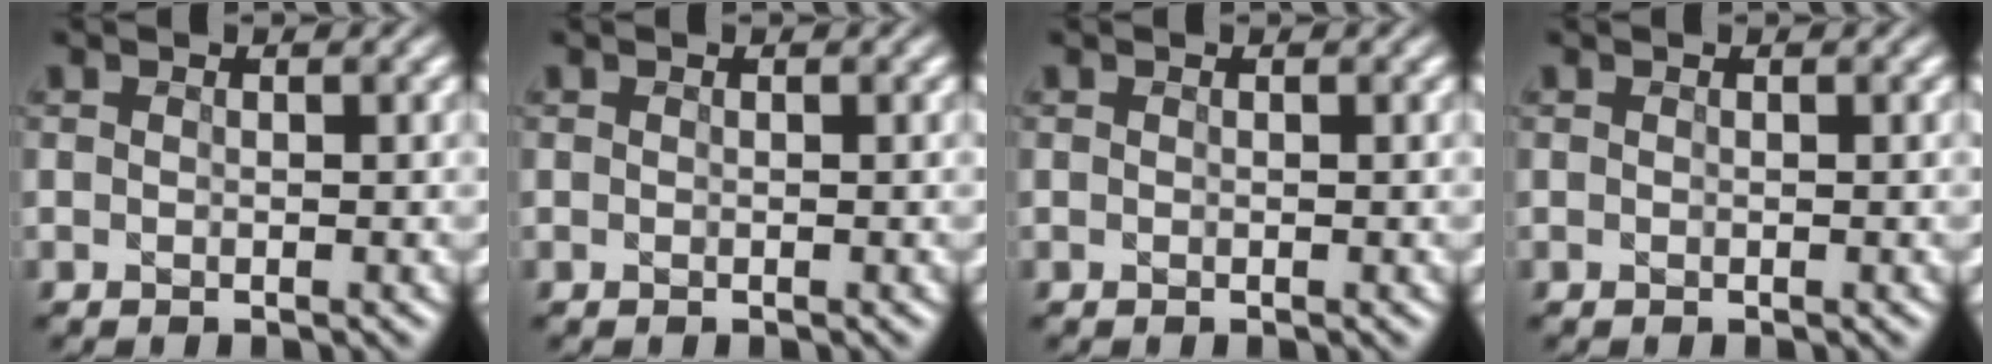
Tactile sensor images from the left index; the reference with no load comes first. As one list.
[{"total": 0.0}, {"total": 0.0}, {"total": 0.0}]